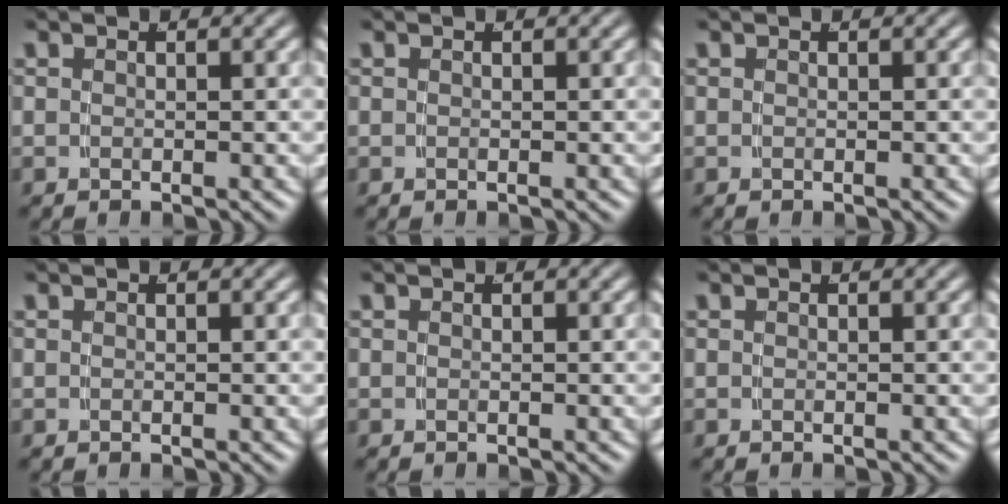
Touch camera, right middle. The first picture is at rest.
{"total": 0.0}
{"total": 0.0}
{"total": 0.0}
{"total": 0.0}
{"total": 0.0}